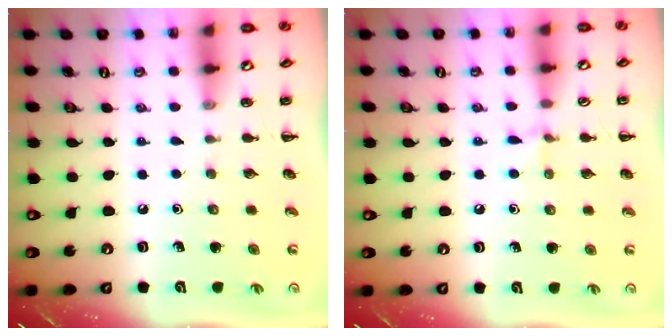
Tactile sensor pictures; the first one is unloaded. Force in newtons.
{"total": 4.8, "press": 4.5, "slide": 1.6}